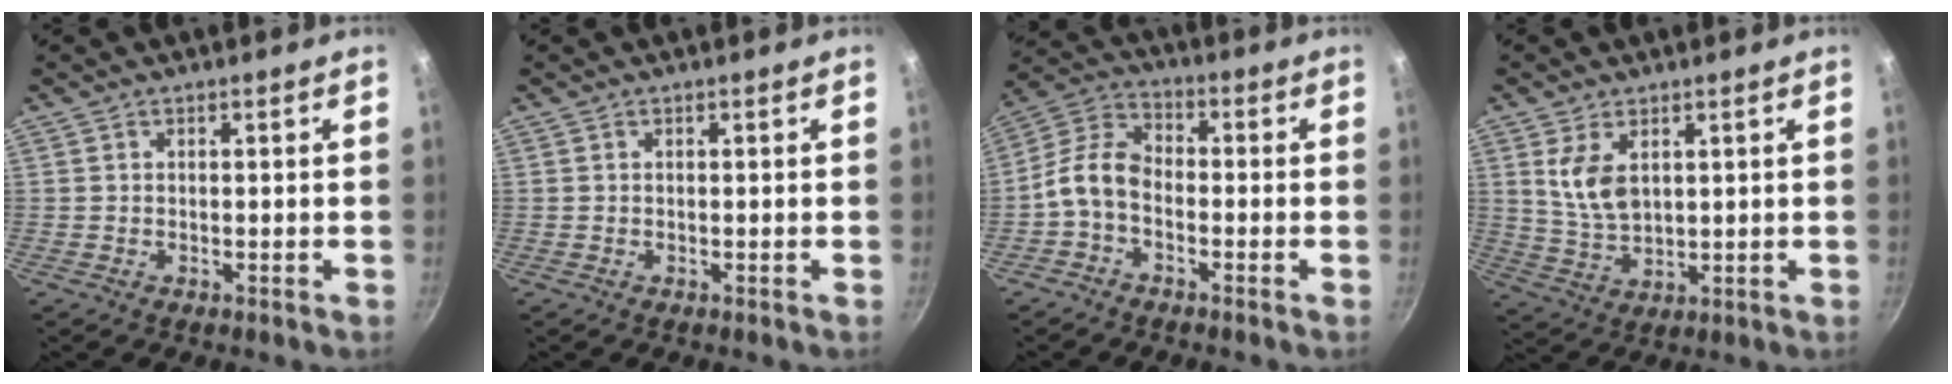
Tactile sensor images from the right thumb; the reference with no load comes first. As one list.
[{"total": 0.0}, {"total": 7.9, "force": [-2.6, 5.1, 5.5], "torque": [-0.109, 0.042, -0.069]}, {"total": 7.4, "force": [2.6, 4.2, 5.5], "torque": [-0.098, -0.025, 0.058]}]